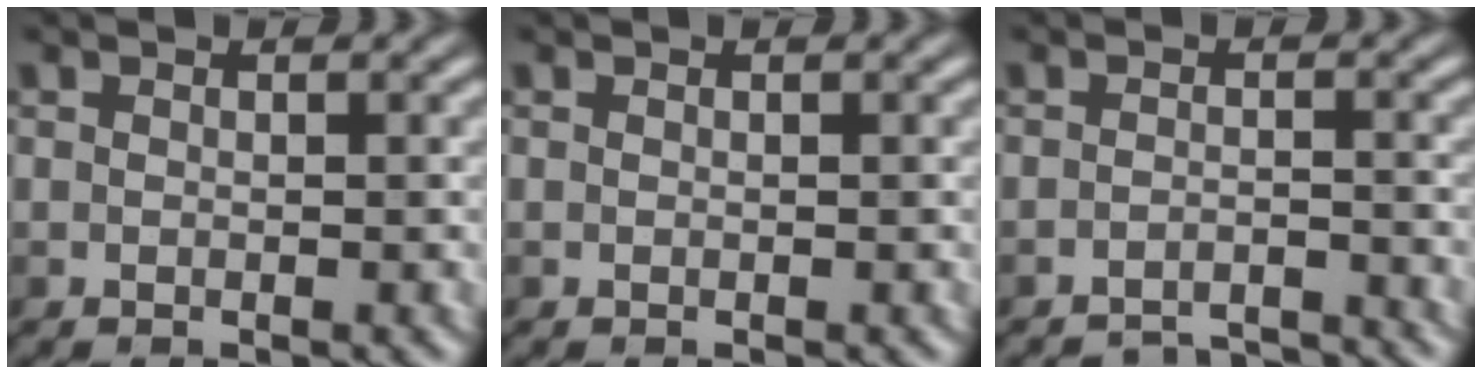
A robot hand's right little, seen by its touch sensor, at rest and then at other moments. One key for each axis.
{"total": 0.0}
{"total": 3.1, "fx": -3.1, "fy": -0.3, "fz": -0.1, "tx": 0.009, "ty": -0.001, "tz": -0.058}